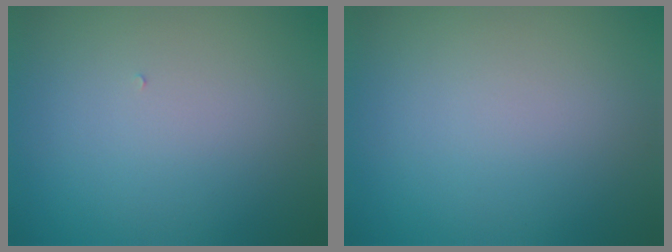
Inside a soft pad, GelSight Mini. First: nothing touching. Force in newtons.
{"total": 0.0}